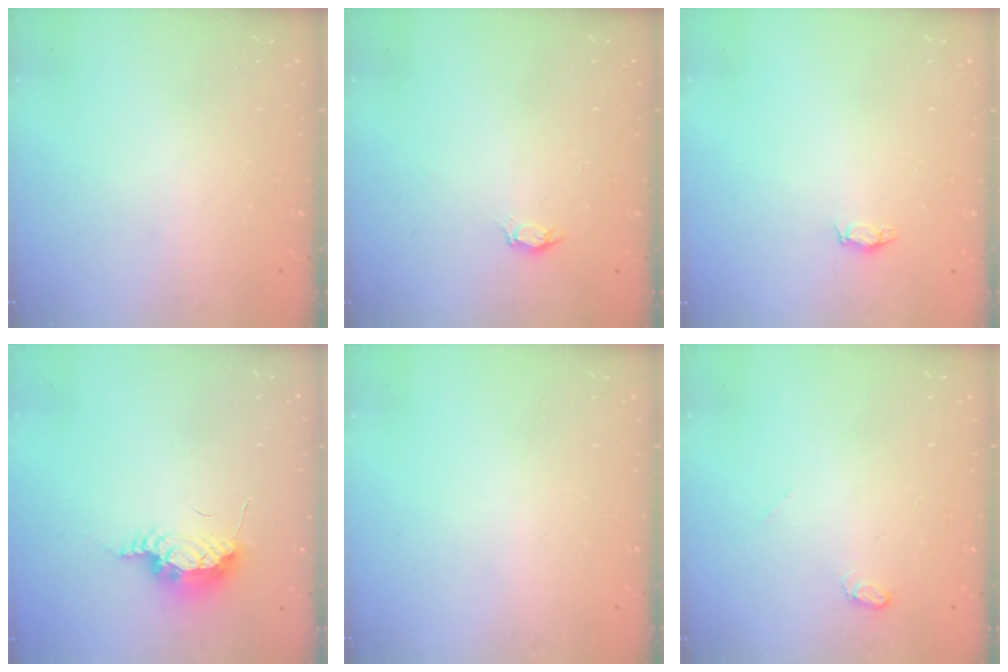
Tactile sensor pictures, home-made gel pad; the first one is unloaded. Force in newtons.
{"total": 2.8, "press": 2.8, "slide": 0.3}
{"total": 2.9, "press": 2.9, "slide": 0.4}
{"total": 8.1, "press": 7.8, "slide": 2.3}
{"total": 0.0}
{"total": 3.8, "press": 3.8, "slide": 0.5}